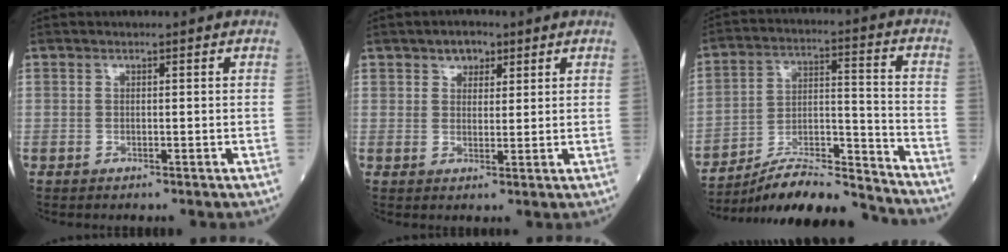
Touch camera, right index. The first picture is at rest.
{"total": 3.1, "force": [2.0, 2.0, 1.4], "torque": [-0.021, 0.007, 0.033]}
{"total": 15.9, "force": [-15.3, 0.3, 4.3], "torque": [-0.074, 0.030, -0.254]}